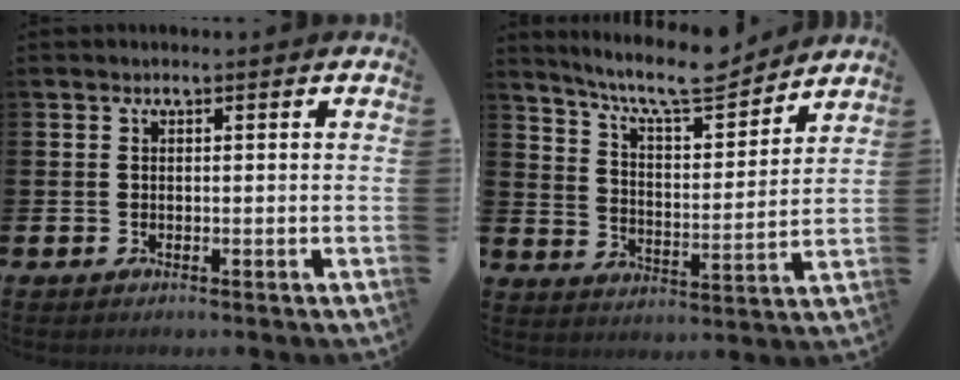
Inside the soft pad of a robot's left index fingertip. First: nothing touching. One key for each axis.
{"total": 9.5, "fx": 8.6, "fy": 1.7, "fz": 3.7, "tx": -0.093, "ty": -0.053, "tz": 0.150}